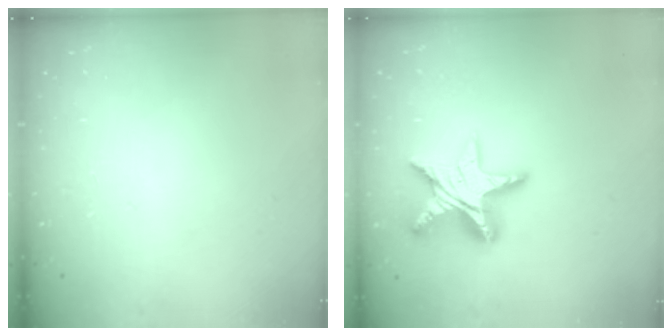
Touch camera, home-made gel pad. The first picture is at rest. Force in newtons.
{"total": 14.6, "press": 14.6, "slide": 1.0}